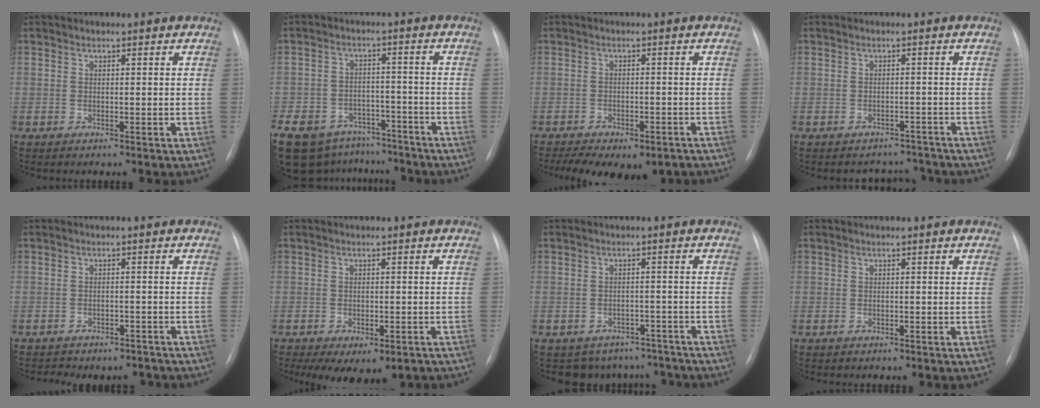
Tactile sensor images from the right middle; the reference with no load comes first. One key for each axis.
{"total": 19.0, "fx": -13.8, "fy": 10.9, "fz": 7.2, "tx": -0.208, "ty": -0.012, "tz": -0.195}
{"total": 12.7, "fx": -9.0, "fy": 6.1, "fz": 6.6, "tx": -0.123, "ty": 0.000, "tz": -0.112}
{"total": 3.6, "fx": -3.2, "fy": 1.4, "fz": -0.7, "tx": 0.011, "ty": 0.017, "tz": -0.040}
{"total": 6.8, "fx": -5.8, "fy": 3.1, "fz": 1.4, "tx": -0.018, "ty": 0.013, "tz": -0.065}
{"total": 7.4, "fx": -4.8, "fy": 3.7, "fz": 4.2, "tx": -0.048, "ty": 0.001, "tz": -0.065}
{"total": 8.2, "fx": -6.4, "fy": 5.0, "fz": 0.7, "tx": 0.003, "ty": 0.018, "tz": -0.067}
{"total": 0.0}